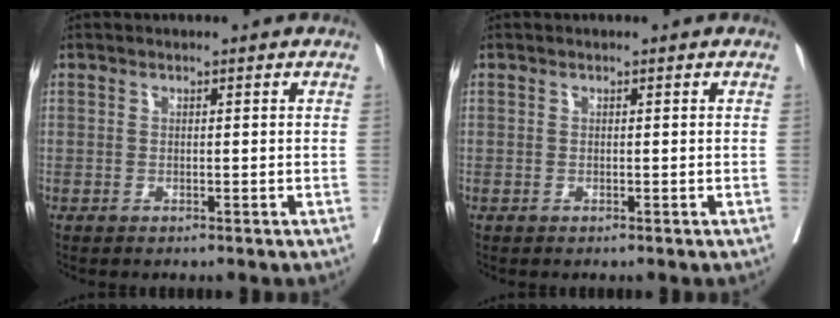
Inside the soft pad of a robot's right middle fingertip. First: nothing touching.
{"total": 0.0}